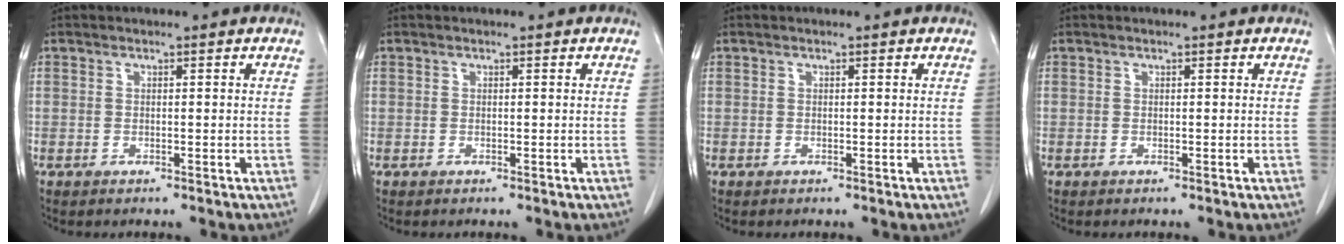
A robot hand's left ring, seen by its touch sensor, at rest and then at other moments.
{"total": 0.0}
{"total": 0.0}
{"total": 0.0}